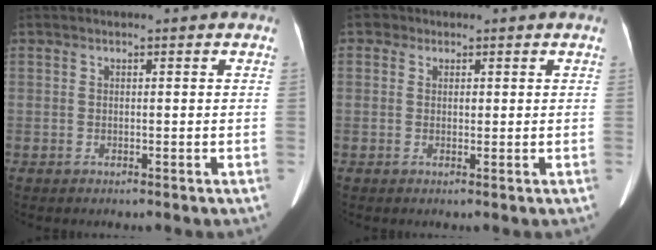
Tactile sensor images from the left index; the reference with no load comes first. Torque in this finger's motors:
{"motor_torque": [0.07, 0.01, 0.01, 0.02]}